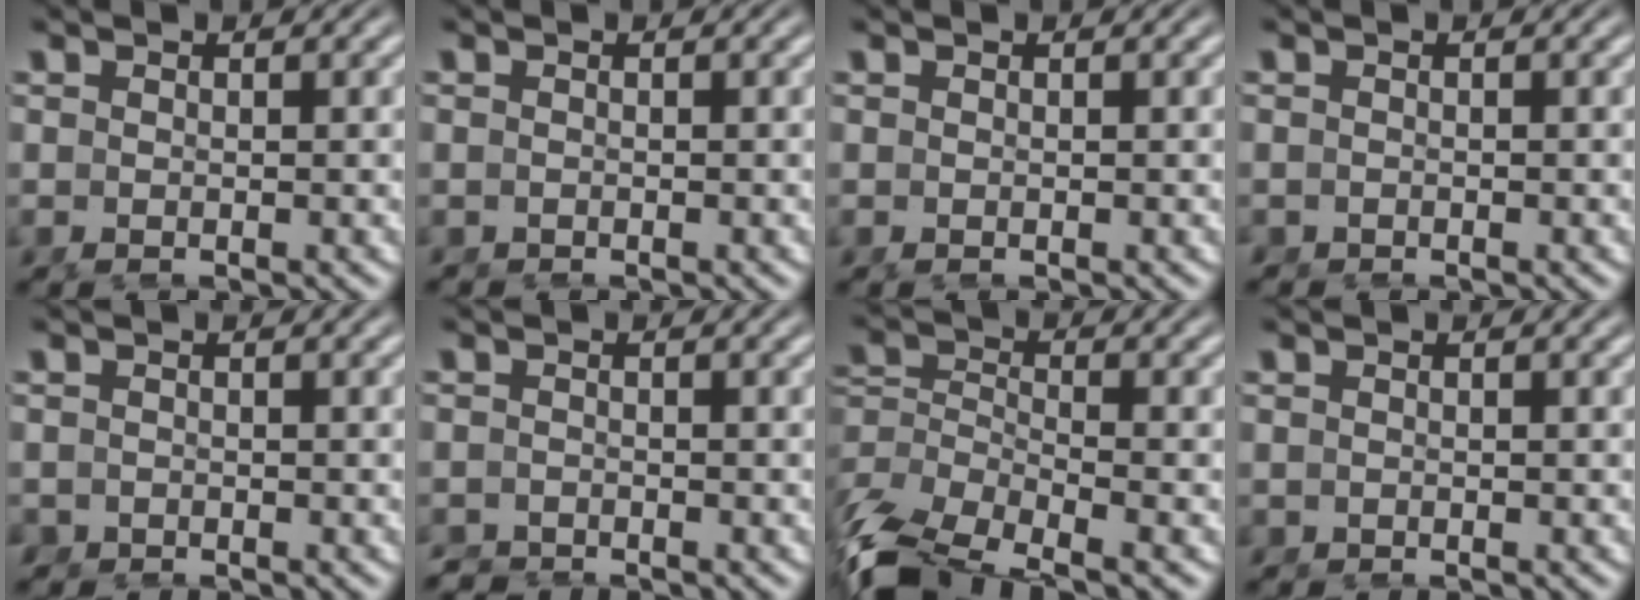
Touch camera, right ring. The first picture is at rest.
{"total": 1.1, "force": [-0.6, 0.9, 0.0], "torque": [-0.010, -0.010, -0.011]}
{"total": 0.0}
{"total": 1.6, "force": [-0.9, 1.3, 0.1], "torque": [-0.014, -0.013, -0.015]}
{"total": 2.5, "force": [-1.6, 1.9, 0.1], "torque": [-0.016, -0.020, -0.026]}
{"total": 2.2, "force": [-2.1, 0.4, -0.3], "torque": [0.001, -0.018, -0.036]}
{"total": 8.2, "force": [-4.9, 5.1, 4.2], "torque": [-0.118, -0.052, -0.067]}
{"total": 1.3, "force": [-0.6, 1.1, 0.0], "torque": [-0.013, -0.011, -0.010]}